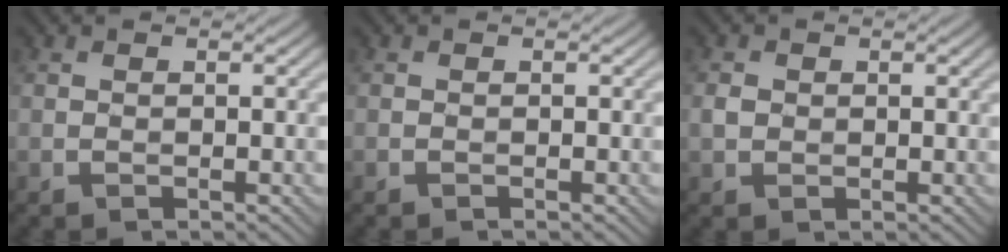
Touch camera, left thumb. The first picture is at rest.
{"total": 0.0}
{"total": 1.5, "force": [0.2, 1.3, 0.8], "torque": [-0.020, 0.000, 0.002]}